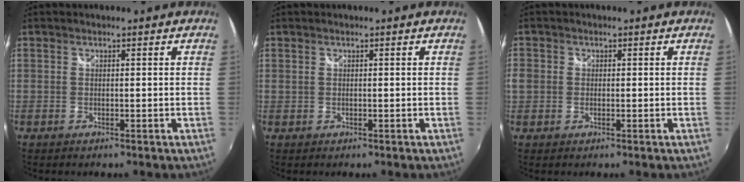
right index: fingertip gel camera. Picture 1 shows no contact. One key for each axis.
{"total": 0.0}
{"total": 3.0, "fx": -0.4, "fy": 2.7, "fz": 1.3, "tx": -0.029, "ty": 0.000, "tz": -0.011}